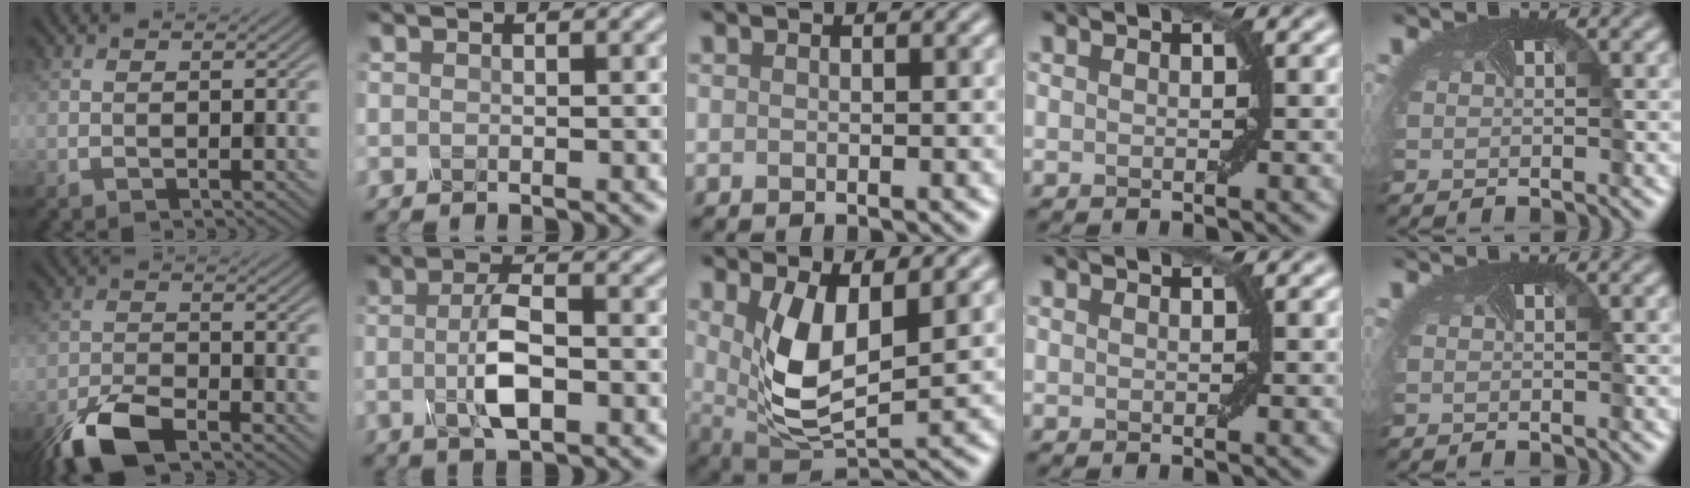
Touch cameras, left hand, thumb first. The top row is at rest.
{"thumb": {"total": 7.2, "force": [-5.0, 2.6, 4.5], "torque": [-0.091, -0.005, -0.104]}, "index": {"total": 3.4, "force": [-0.5, 1.0, 3.2], "torque": [-0.069, 0.004, -0.014]}, "middle": {"total": 6.1, "force": [1.0, 2.6, 5.4], "torque": [-0.120, -0.019, 0.032]}}